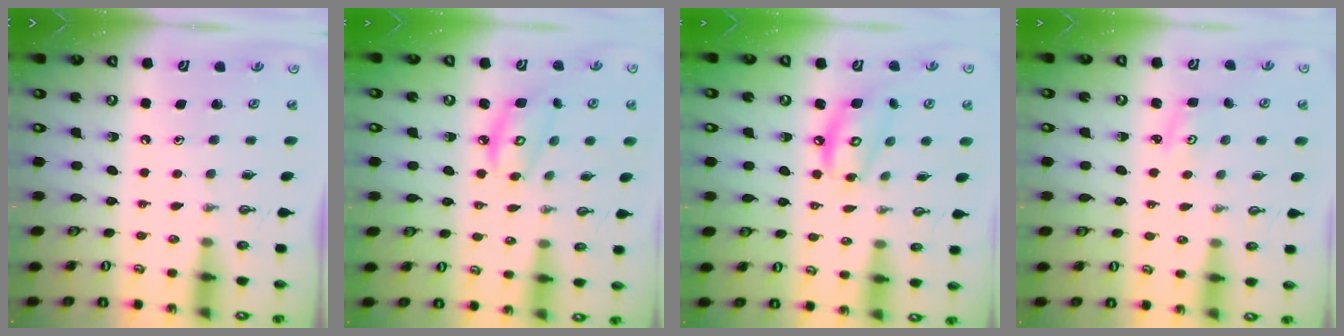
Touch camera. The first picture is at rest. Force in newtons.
{"total": 6.6, "press": 6.5, "slide": 0.4}
{"total": 9.4, "press": 9.4, "slide": 0.8}
{"total": 2.0, "press": 2.0, "slide": 0.3}